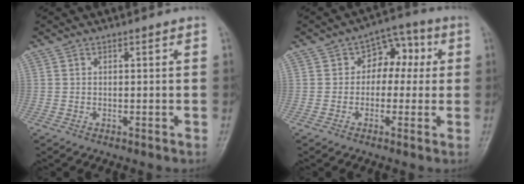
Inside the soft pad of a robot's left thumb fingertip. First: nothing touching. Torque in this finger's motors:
{"motor_torque": [0.14, 0.19, -0.04, 0.02, 0.02]}